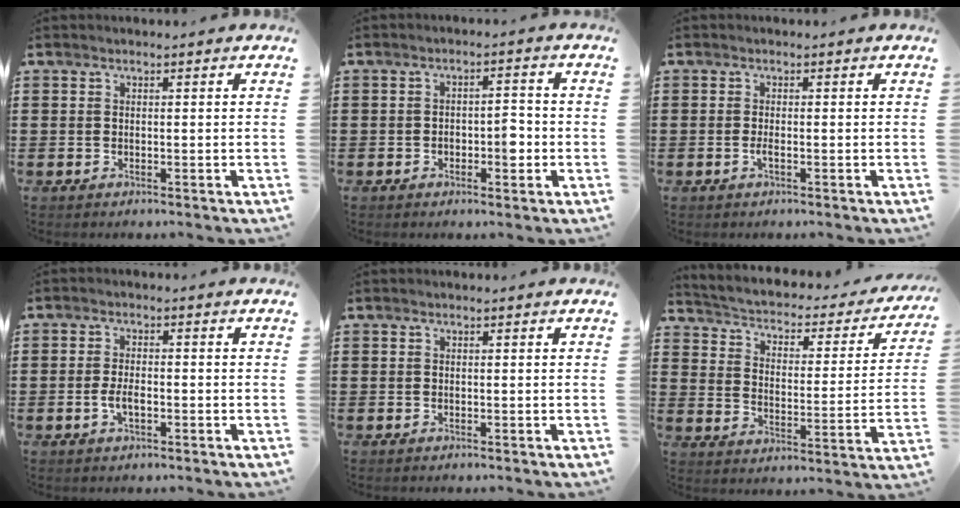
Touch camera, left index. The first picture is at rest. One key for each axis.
{"total": 3.4, "fx": -1.0, "fy": 1.7, "fz": 2.8, "tx": -0.045, "ty": 0.002, "tz": -0.022}
{"total": 1.0, "fx": -0.5, "fy": 0.1, "fz": 0.8, "tx": -0.016, "ty": -0.003, "tz": -0.009}
{"total": 3.2, "fx": -0.9, "fy": 1.4, "fz": 2.8, "tx": -0.066, "ty": -0.001, "tz": -0.020}
{"total": 0.0}
{"total": 1.7, "fx": 1.0, "fy": 0.9, "fz": 1.1, "tx": -0.034, "ty": -0.021, "tz": 0.003}